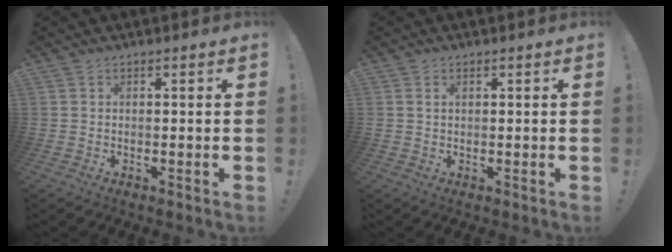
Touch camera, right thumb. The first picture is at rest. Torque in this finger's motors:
{"motor_torque": [-0.05, -0.01, -0.07, -0.09, 0.07]}